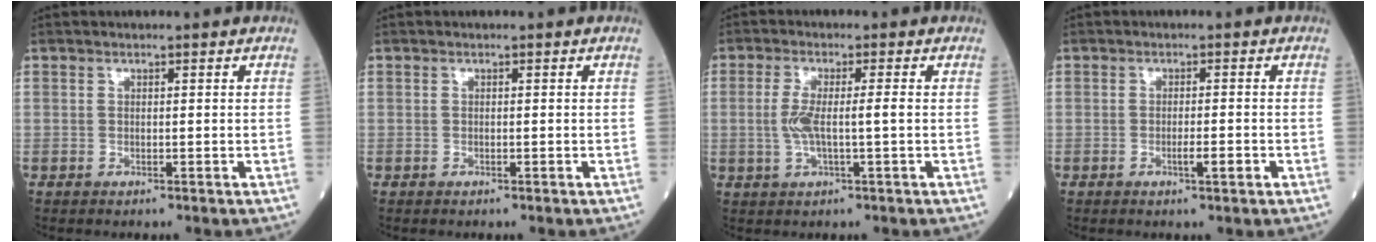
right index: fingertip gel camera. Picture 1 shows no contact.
{"total": 0.0}
{"total": 4.4, "force": [-0.3, 0.3, 4.4], "torque": [-0.096, 0.001, -0.006]}
{"total": 2.0, "force": [-0.9, 0.1, 1.8], "torque": [-0.031, -0.002, -0.015]}